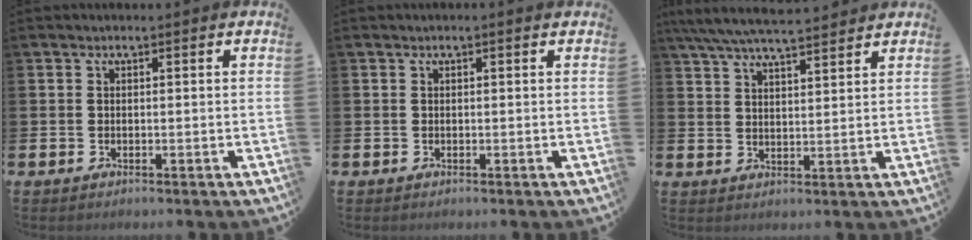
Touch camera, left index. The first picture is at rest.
{"total": 0.0}
{"total": 6.4, "force": [6.0, 0.7, 2.1], "torque": [-0.058, -0.025, 0.109]}